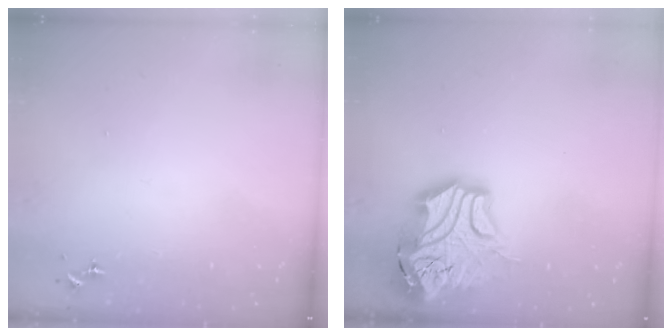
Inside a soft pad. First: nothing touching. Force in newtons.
{"total": 19.5, "press": 19.3, "slide": 2.9}